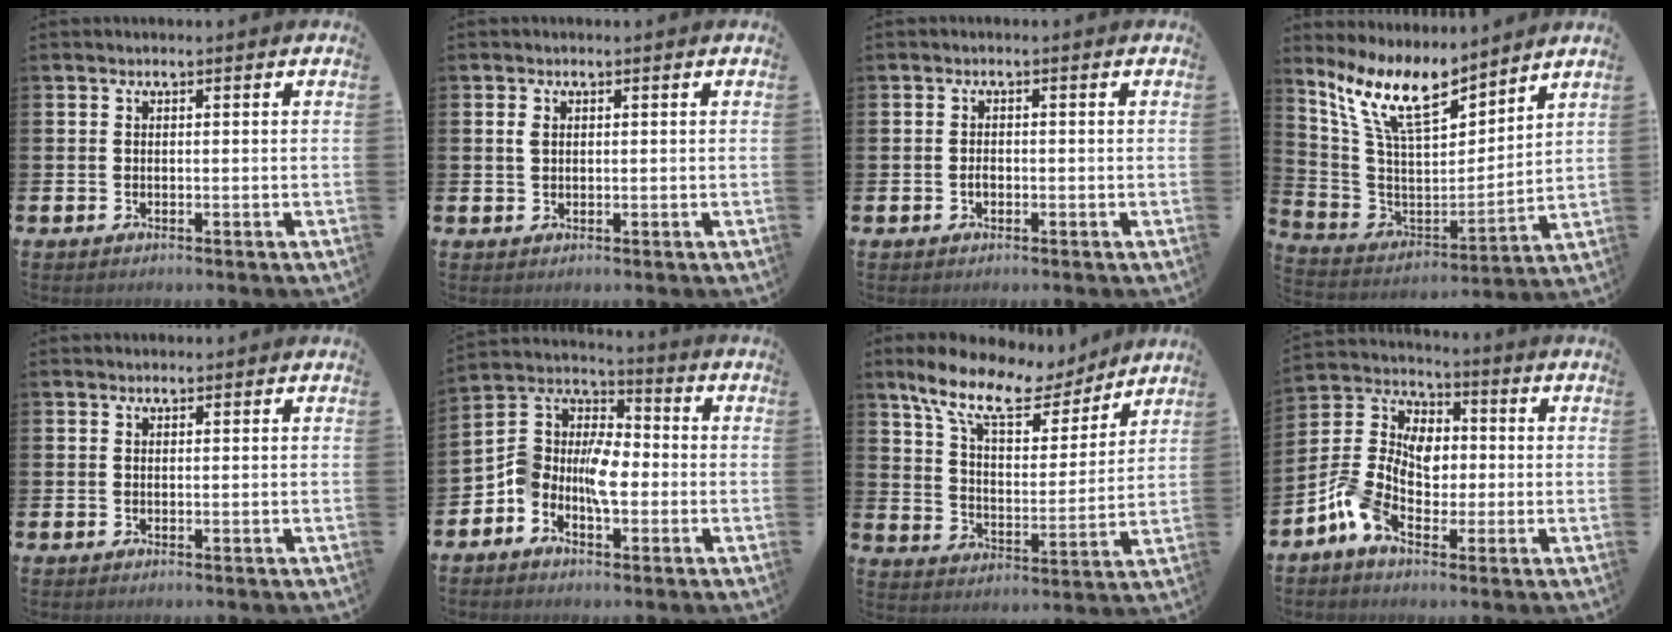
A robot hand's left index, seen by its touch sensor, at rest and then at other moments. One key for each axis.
{"total": 1.5, "fx": 0.8, "fy": 0.9, "fz": 1.0, "tx": -0.011, "ty": 0.001, "tz": 0.011}
{"total": 1.1, "fx": -0.9, "fy": 0.6, "fz": 0.4, "tx": -0.002, "ty": 0.000, "tz": -0.019}
{"total": 11.8, "fx": 9.6, "fy": 3.6, "fz": 5.9, "tx": -0.153, "ty": -0.050, "tz": 0.175}
{"total": 0.5, "fx": 0.3, "fy": 0.1, "fz": -0.4, "tx": 0.020, "ty": -0.001, "tz": 0.004}
{"total": 6.8, "fx": -3.0, "fy": 4.7, "fz": 4.0, "tx": -0.094, "ty": -0.001, "tz": -0.069}
{"total": 12.3, "fx": 10.1, "fy": 4.3, "fz": 5.6, "tx": -0.135, "ty": -0.057, "tz": 0.174}
{"total": 8.7, "fx": -2.2, "fy": 6.3, "fz": 5.6, "tx": -0.147, "ty": 0.005, "tz": -0.049}